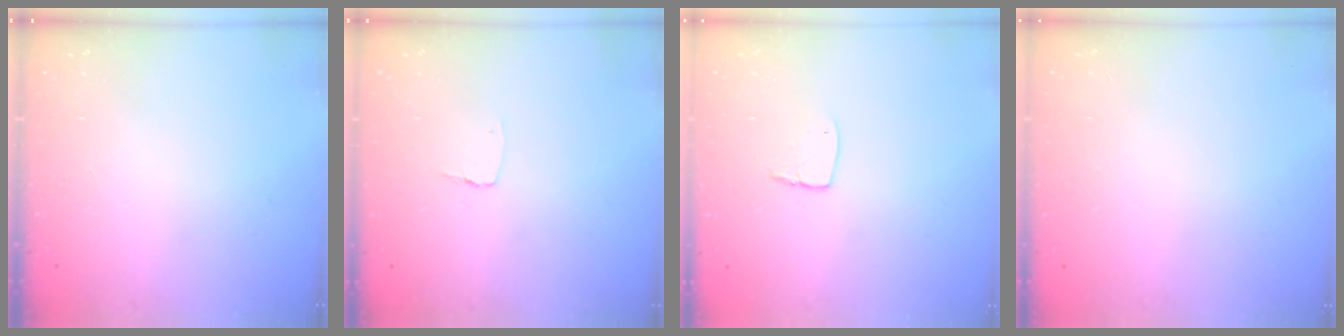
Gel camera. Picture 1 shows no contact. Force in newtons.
{"total": 2.6, "press": 2.6, "slide": 0.2}
{"total": 5.6, "press": 5.6, "slide": 0.4}
{"total": 0.0}